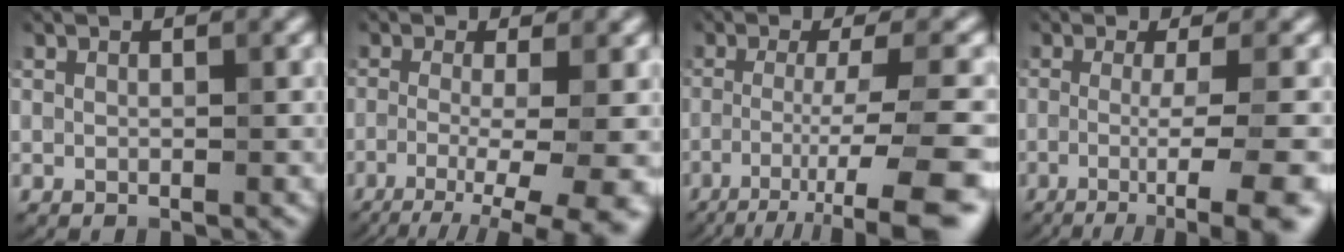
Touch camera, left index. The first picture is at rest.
{"total": 8.8, "force": [-3.6, 2.9, 7.6], "torque": [-0.093, -0.009, -0.048]}
{"total": 8.2, "force": [-4.4, 1.1, 6.9], "torque": [-0.091, 0.002, -0.079]}
{"total": 6.6, "force": [-2.1, 1.3, 6.1], "torque": [-0.081, -0.003, -0.037]}